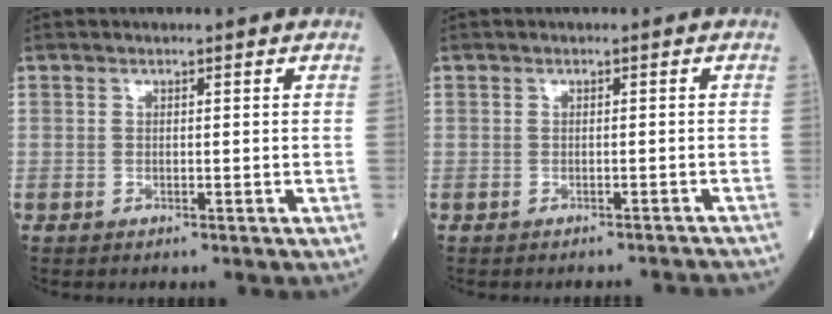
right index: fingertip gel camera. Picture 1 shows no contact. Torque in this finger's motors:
{"motor_torque": [0.01, -0.04, 0.01, 0.02]}